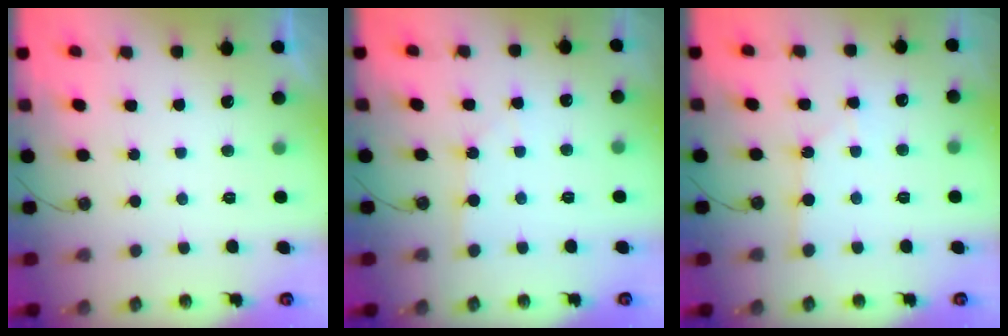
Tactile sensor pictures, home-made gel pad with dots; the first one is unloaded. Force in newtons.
{"total": 2.1, "press": 2.1, "slide": 0.3}
{"total": 3.0, "press": 2.9, "slide": 0.4}